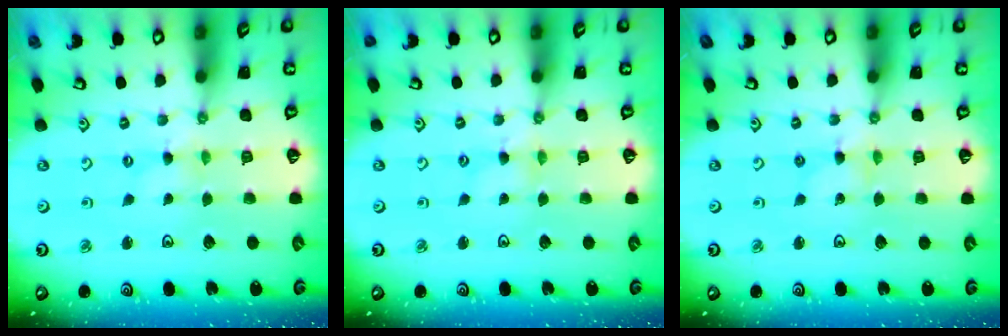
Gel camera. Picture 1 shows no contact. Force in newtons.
{"total": 1.5, "press": 1.5, "slide": 0.3}
{"total": 1.8, "press": 1.8, "slide": 0.2}